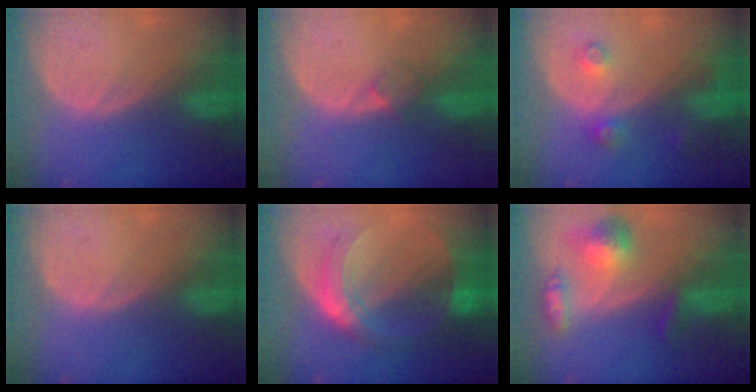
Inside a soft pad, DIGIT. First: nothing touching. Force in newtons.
{"total": 2.1, "press": 1.8, "slide": 1.0}
{"total": 3.6, "press": 3.3, "slide": 1.4}
{"total": 0.0}
{"total": 8.4, "press": 8.3, "slide": 0.7}
{"total": 7.0, "press": 6.6, "slide": 2.5}